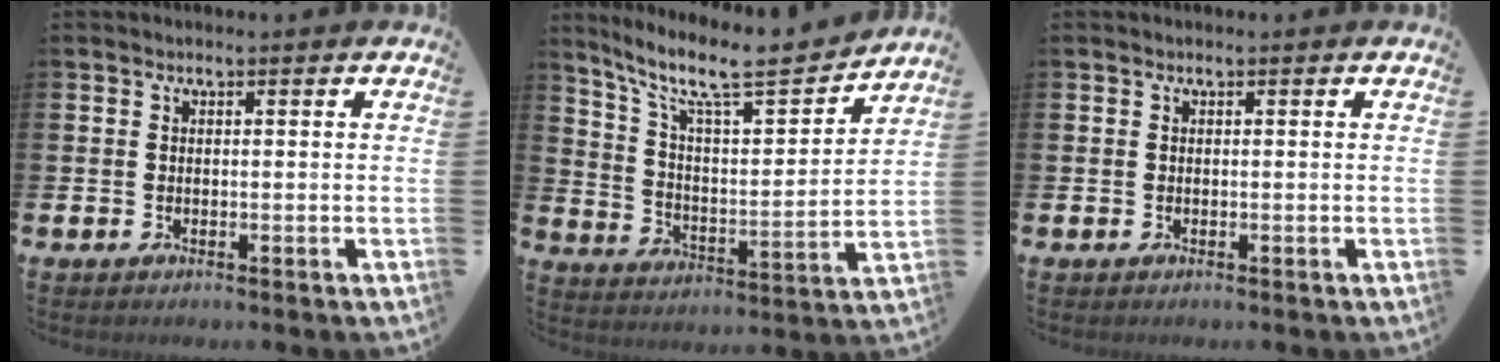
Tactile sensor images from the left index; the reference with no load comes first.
{"total": 10.7, "force": [9.1, 1.8, 5.4], "torque": [-0.126, -0.064, 0.147]}
{"total": 0.0}